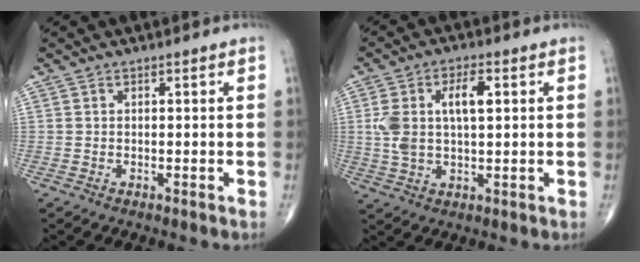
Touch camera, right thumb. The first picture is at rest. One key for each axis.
{"total": 9.5, "fx": 2.0, "fy": 4.4, "fz": 8.2, "tx": -0.166, "ty": 0.012, "tz": 0.039}